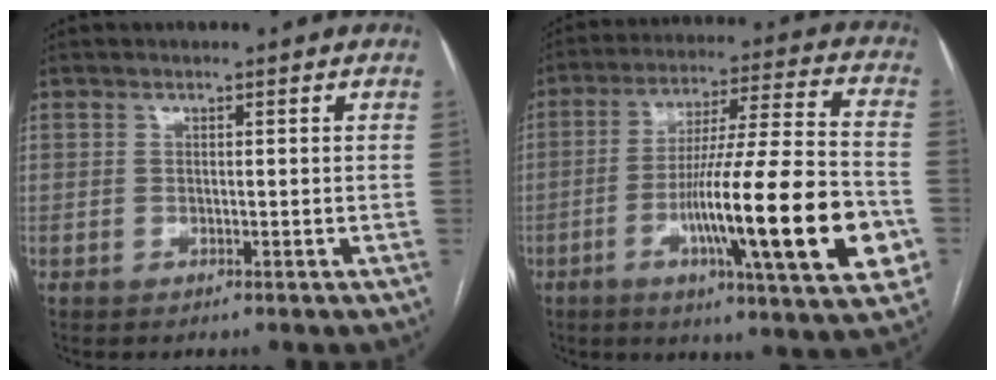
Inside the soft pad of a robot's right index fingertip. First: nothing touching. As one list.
[{"total": 23.3, "force": [-6.8, 1.3, 22.3], "torque": [-0.316, -0.013, -0.103]}]